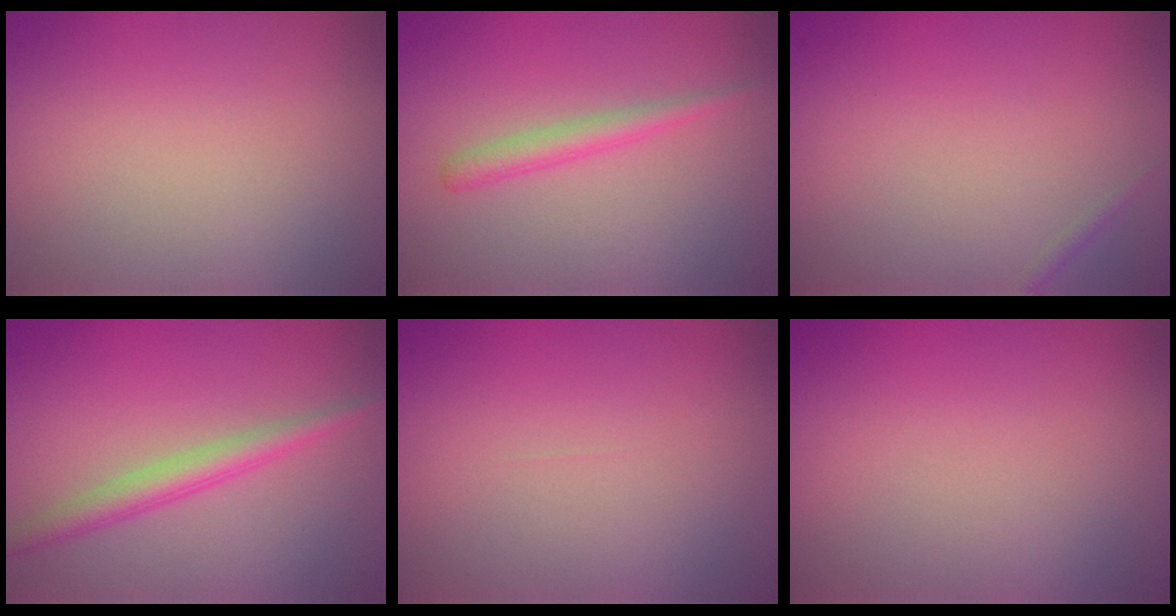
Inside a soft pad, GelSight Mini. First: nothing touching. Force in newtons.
{"total": 1.9, "press": 1.8, "slide": 0.1}
{"total": 0.5, "press": 0.5, "slide": 0.0}
{"total": 2.7, "press": 2.7, "slide": 0.1}
{"total": 0.0}
{"total": 0.0}